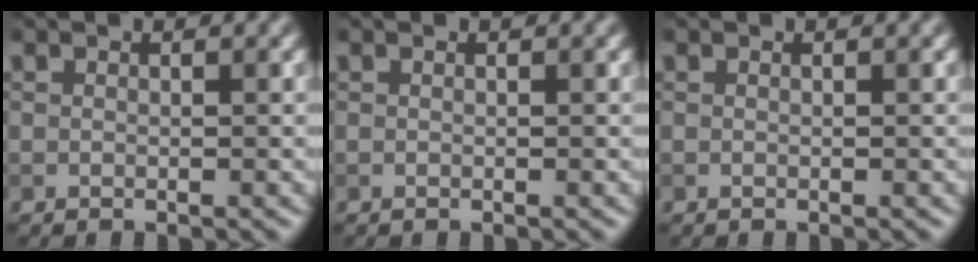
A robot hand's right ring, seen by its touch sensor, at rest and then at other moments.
{"total": 0.0}
{"total": 0.0}